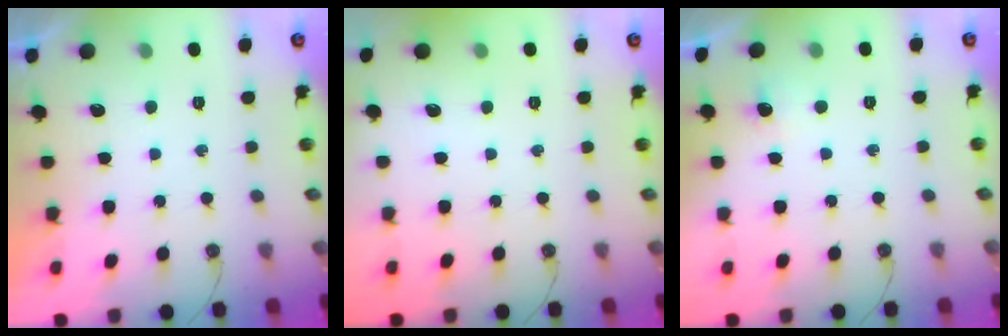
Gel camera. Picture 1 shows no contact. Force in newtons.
{"total": 0.0}
{"total": 4.2, "press": 3.9, "slide": 1.5}